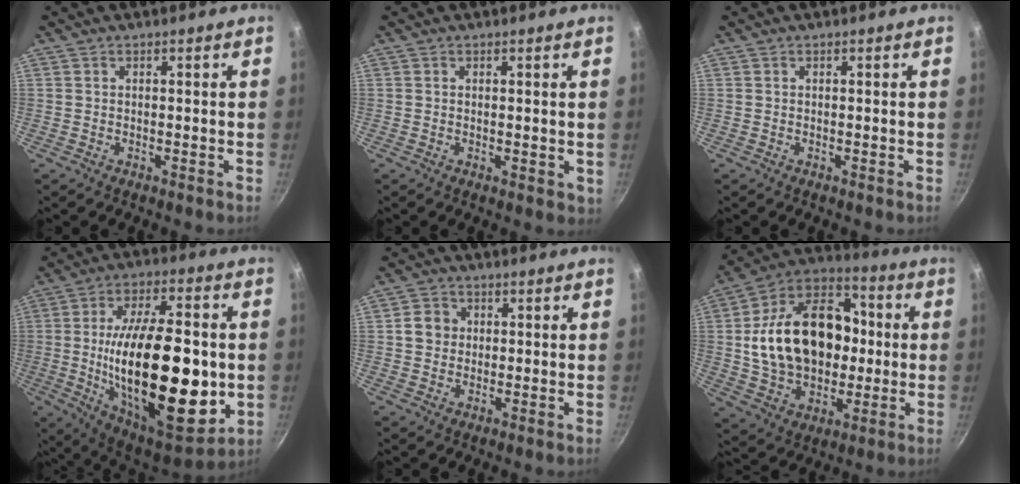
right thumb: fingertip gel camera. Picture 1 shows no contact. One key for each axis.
{"total": 1.8, "fx": 0.4, "fy": 0.9, "fz": 1.5, "tx": -0.017, "ty": -0.004, "tz": 0.004}
{"total": 0.0}
{"total": 31.4, "fx": -2.5, "fy": 14.0, "fz": 28.0, "tx": -0.445, "ty": -0.003, "tz": -0.031}
{"total": 4.3, "fx": 0.3, "fy": 3.9, "fz": 1.6, "tx": -0.007, "ty": 0.008, "tz": -0.003}
{"total": 25.0, "fx": 0.8, "fy": 17.8, "fz": 17.6, "tx": -0.274, "ty": 0.039, "tz": 0.013}